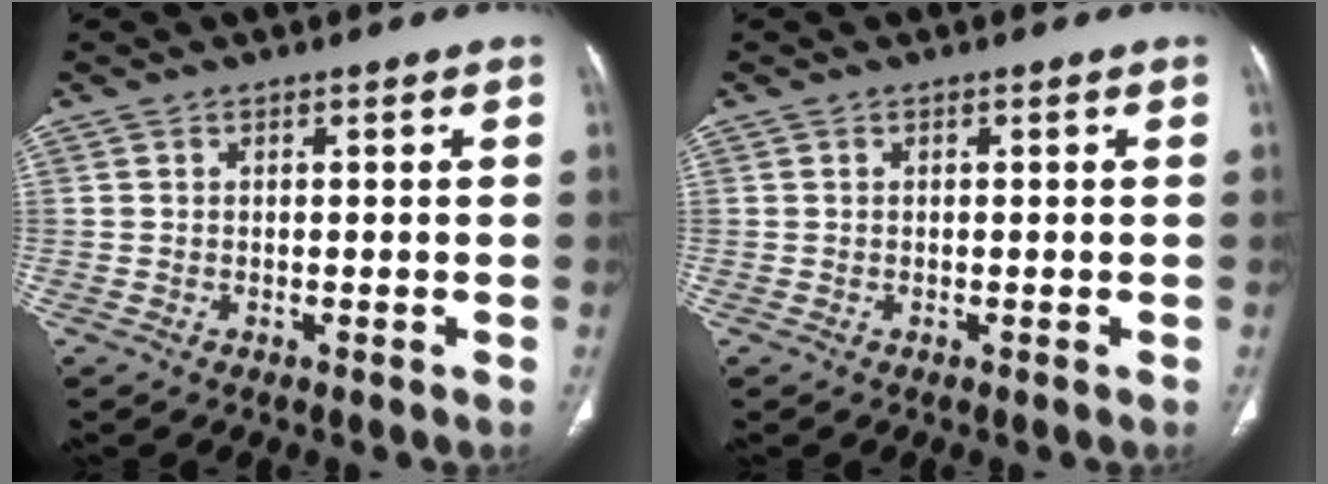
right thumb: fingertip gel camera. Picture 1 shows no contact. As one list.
[{"total": 0.0}]